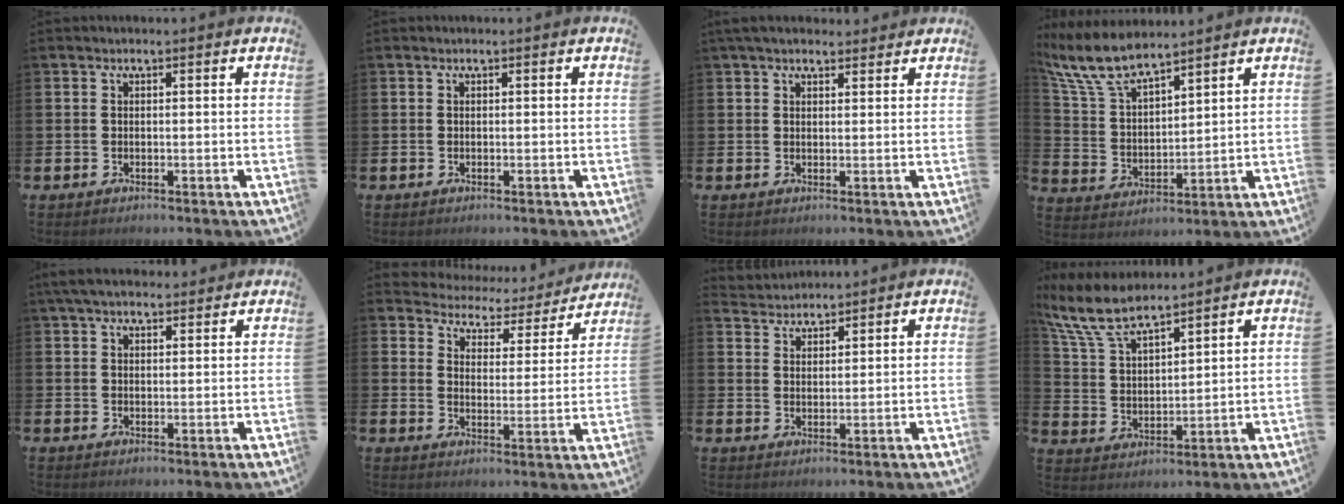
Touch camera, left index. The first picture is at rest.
{"total": 0.0}
{"total": 4.1, "force": [3.7, 1.5, 1.0], "torque": [-0.020, -0.011, 0.068]}
{"total": 8.8, "force": [7.9, 1.9, 3.3], "torque": [-0.100, -0.031, 0.147]}
{"total": 4.4, "force": [3.8, 1.5, 1.5], "torque": [-0.038, -0.007, 0.072]}
{"total": 4.0, "force": [3.7, 1.6, -0.1], "torque": [-0.021, -0.035, 0.056]}
{"total": 3.3, "force": [3.2, 0.8, -0.5], "torque": [-0.008, -0.010, 0.060]}
{"total": 8.4, "force": [7.5, 1.8, 3.4], "torque": [-0.099, -0.028, 0.138]}